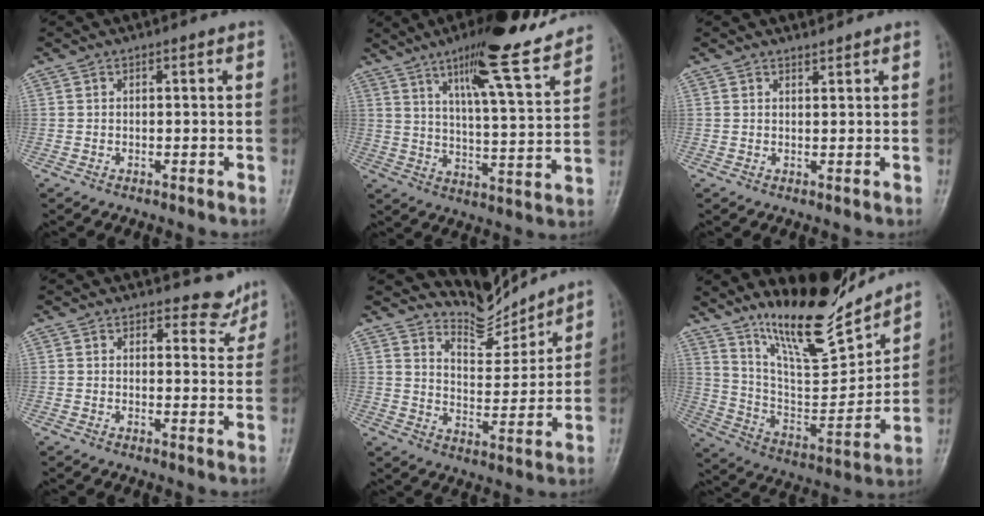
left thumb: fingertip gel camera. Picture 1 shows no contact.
{"total": 17.8, "force": [13.0, 2.6, 11.8], "torque": [-0.158, -0.069, 0.202]}
{"total": 1.0, "force": [1.0, 0.1, -0.1], "torque": [0.001, -0.011, 0.016]}
{"total": 4.3, "force": [3.8, 2.0, 0.2], "torque": [0.022, -0.033, 0.041]}
{"total": 8.1, "force": [8.0, 0.7, -0.2], "torque": [0.022, -0.074, 0.160]}
{"total": 18.7, "force": [15.4, 4.6, 9.6], "torque": [-0.116, -0.108, 0.274]}